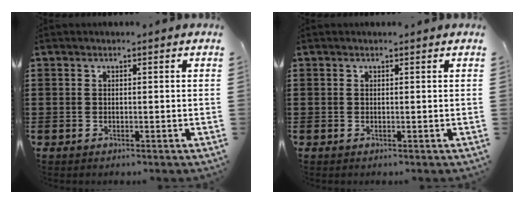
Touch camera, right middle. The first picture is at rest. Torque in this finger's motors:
{"motor_torque": [-0.05, -0.02, 0.05, 0.01]}